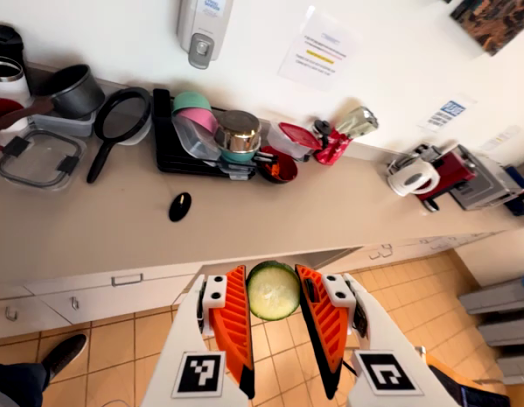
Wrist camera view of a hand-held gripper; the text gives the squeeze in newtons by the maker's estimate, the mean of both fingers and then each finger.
{"total": 7.8, "left": 7.6, "right": 8.0}